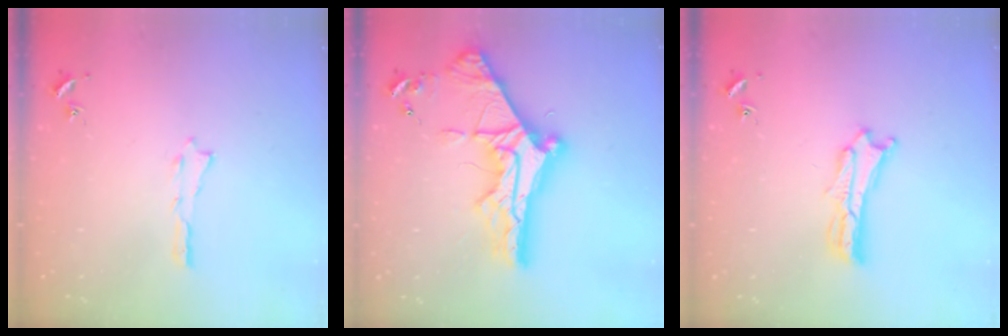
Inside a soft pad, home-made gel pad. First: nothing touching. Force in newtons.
{"total": 10.8, "press": 10.7, "slide": 1.2}
{"total": 2.5, "press": 2.5, "slide": 0.1}